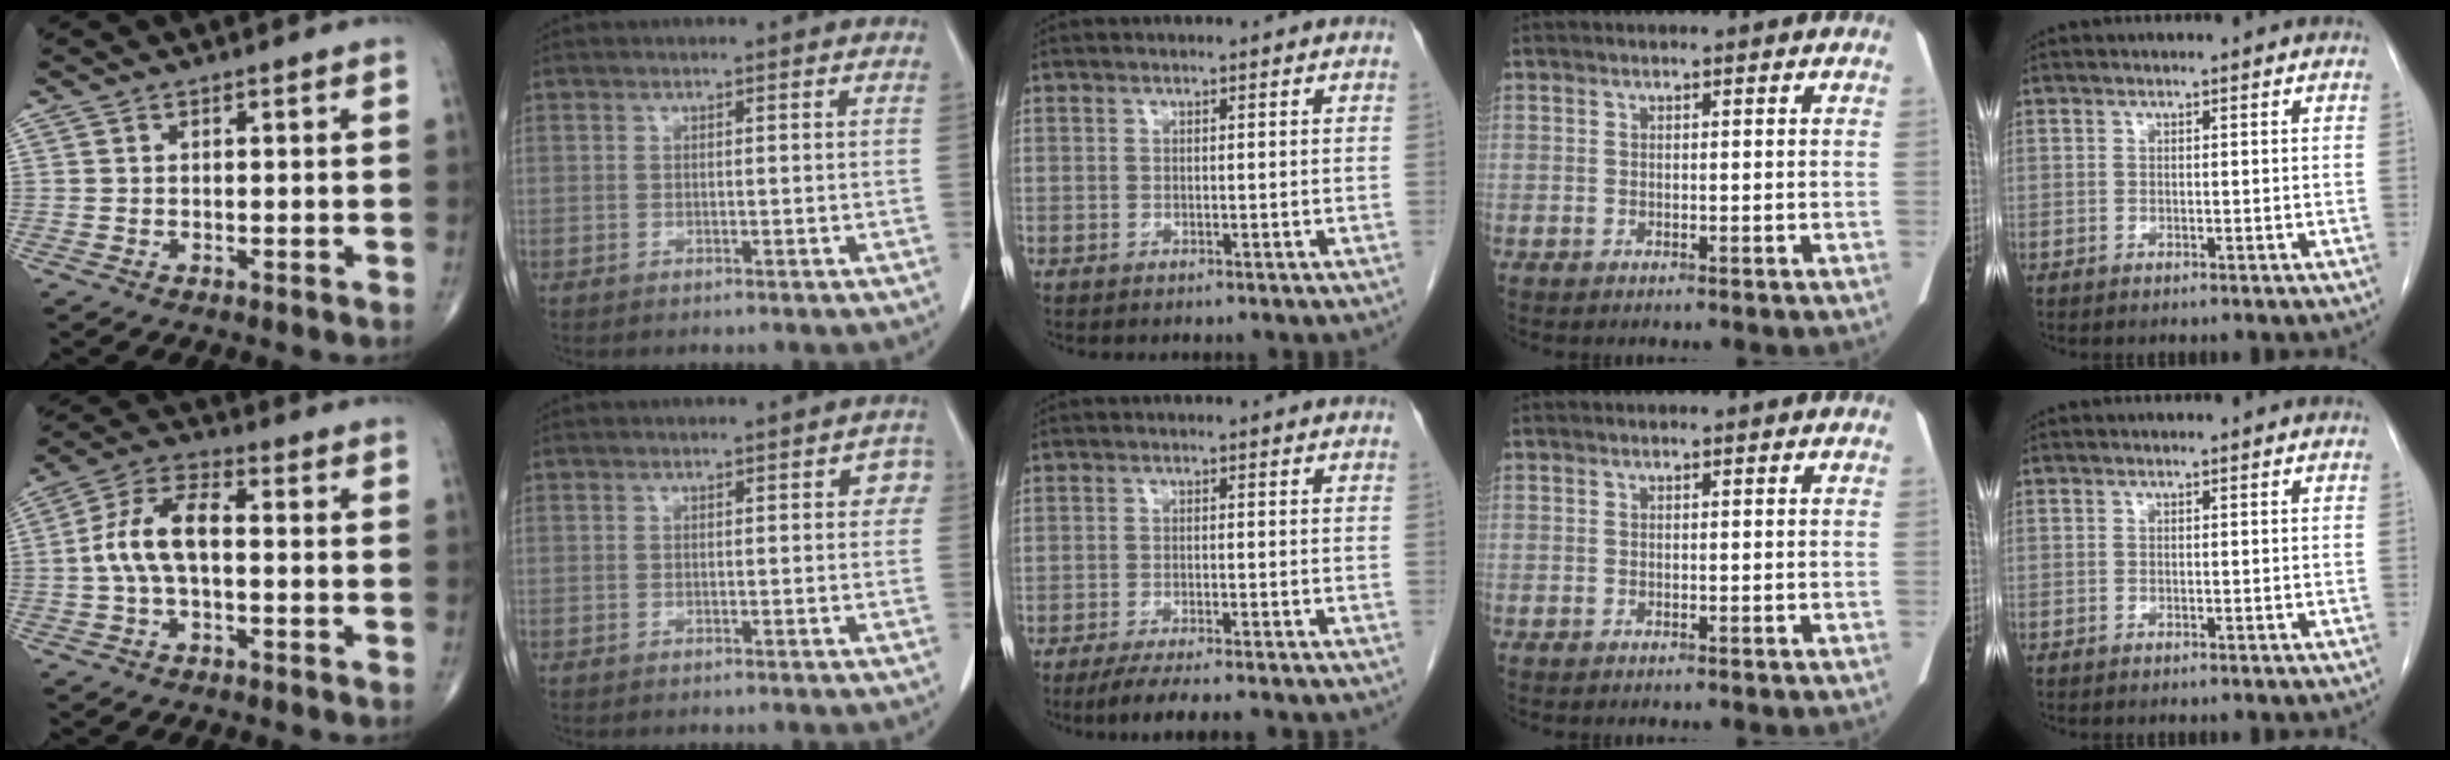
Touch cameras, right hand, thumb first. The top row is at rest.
{"thumb": {"total": 9.7, "force": [-0.4, 4.8, 8.5], "torque": [-0.174, 0.034, -0.013]}, "index": {"total": 2.4, "force": [0.5, 1.2, 2.0], "torque": [-0.008, 0.011, 0.000]}, "middle": {"total": 8.7, "force": [-7.3, 0.5, 4.7], "torque": [-0.060, -0.016, -0.108]}}